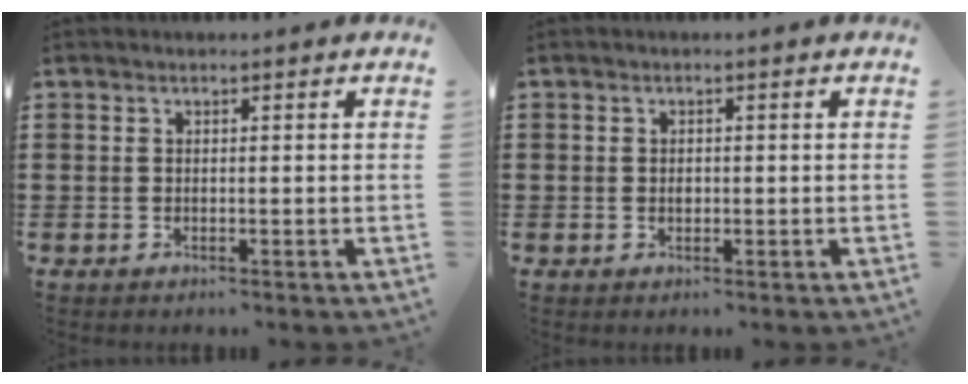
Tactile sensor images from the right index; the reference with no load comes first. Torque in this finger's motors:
{"motor_torque": [0.67, 0.80, 0.00, -0.02]}